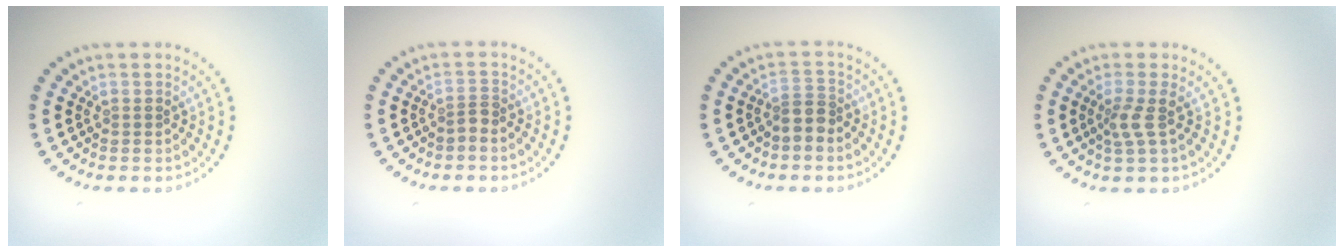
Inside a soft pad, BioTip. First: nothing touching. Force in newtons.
{"total": 0.8, "press": 0.5, "slide": 0.6}
{"total": 2.1, "press": 1.7, "slide": 1.3}
{"total": 2.0, "press": 1.5, "slide": 1.3}